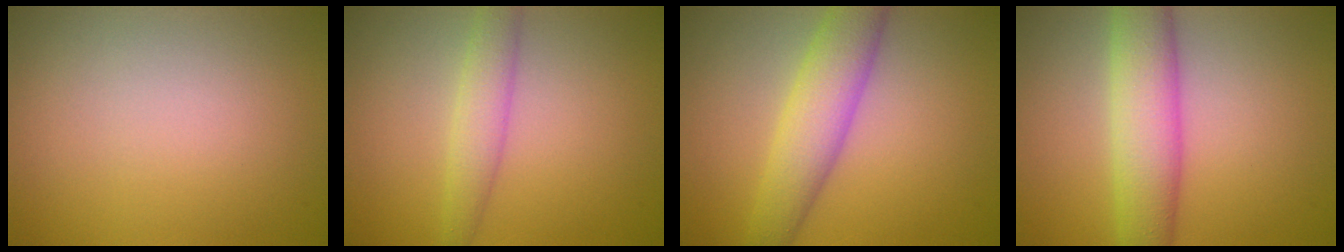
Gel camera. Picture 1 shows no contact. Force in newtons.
{"total": 2.6, "press": 2.6, "slide": 0.0}
{"total": 5.1, "press": 5.0, "slide": 0.2}
{"total": 5.9, "press": 5.9, "slide": 0.1}